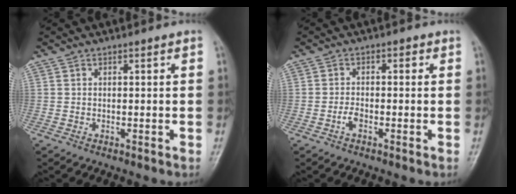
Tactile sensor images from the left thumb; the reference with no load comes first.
{"total": 2.4, "force": [-1.0, 1.4, 1.7], "torque": [-0.025, 0.010, -0.024]}